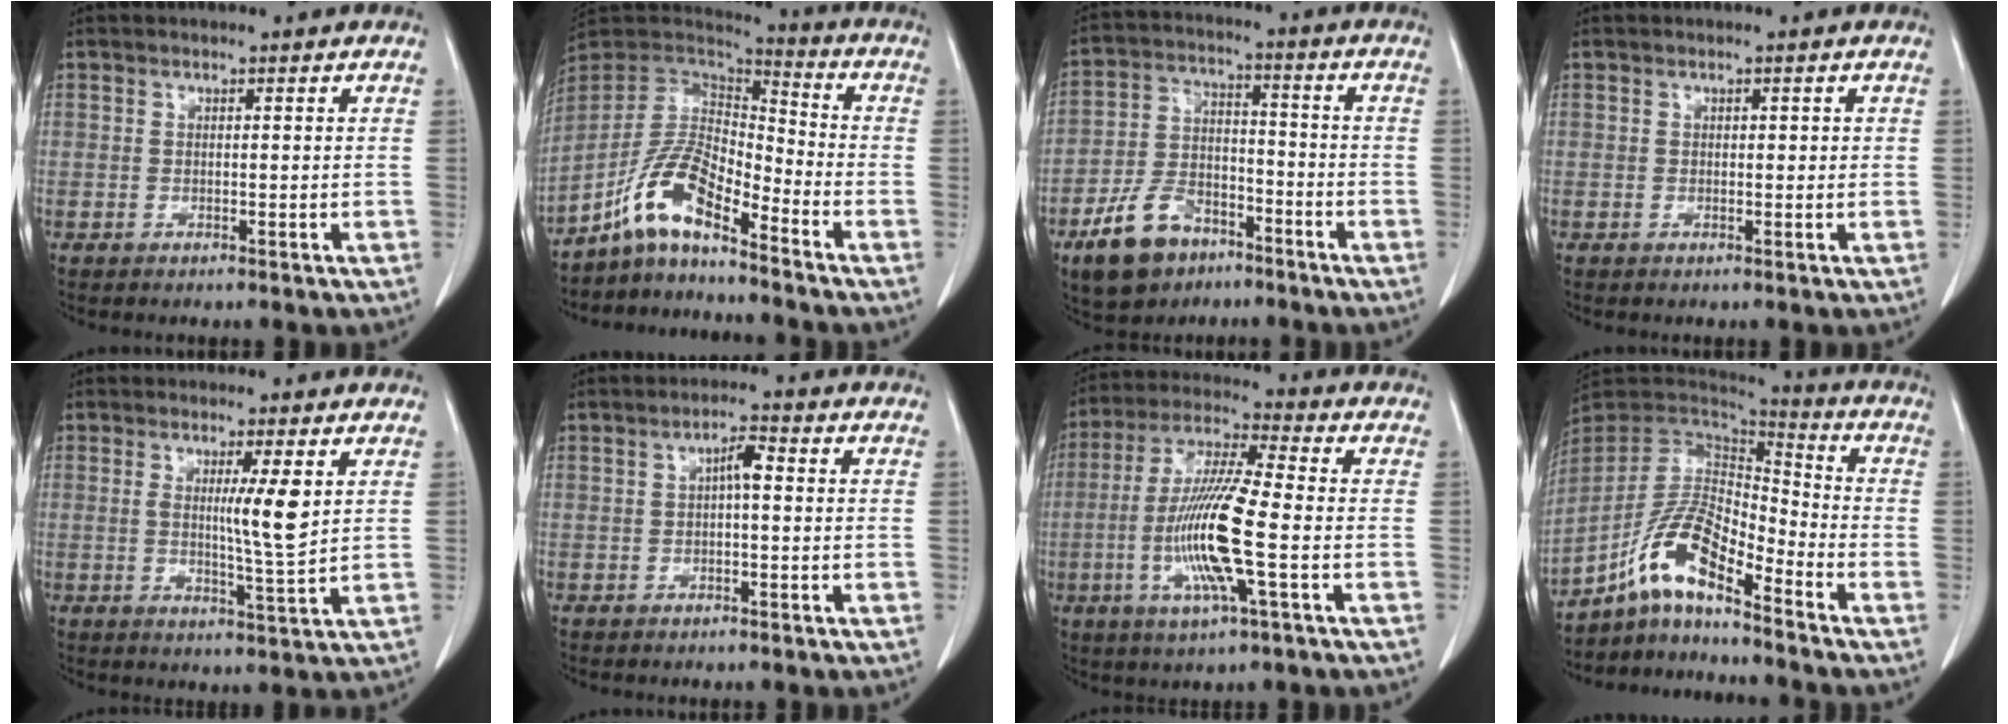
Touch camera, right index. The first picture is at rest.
{"total": 10.1, "force": [-7.2, 2.7, 6.5], "torque": [-0.141, 0.026, -0.143]}
{"total": 10.3, "force": [-6.6, 6.3, 4.7], "torque": [-0.099, 0.011, -0.114]}
{"total": 1.0, "force": [0.2, 0.6, 0.8], "torque": [-0.008, 0.002, 0.002]}
{"total": 5.9, "force": [1.5, -0.3, 5.7], "torque": [-0.092, -0.011, 0.023]}
{"total": 2.9, "force": [0.3, 0.7, 2.8], "torque": [-0.045, 0.009, 0.002]}
{"total": 13.8, "force": [-3.0, 0.9, 13.5], "torque": [-0.272, -0.011, -0.063]}
{"total": 10.6, "force": [-7.3, 2.3, 7.4], "torque": [-0.156, 0.023, -0.141]}